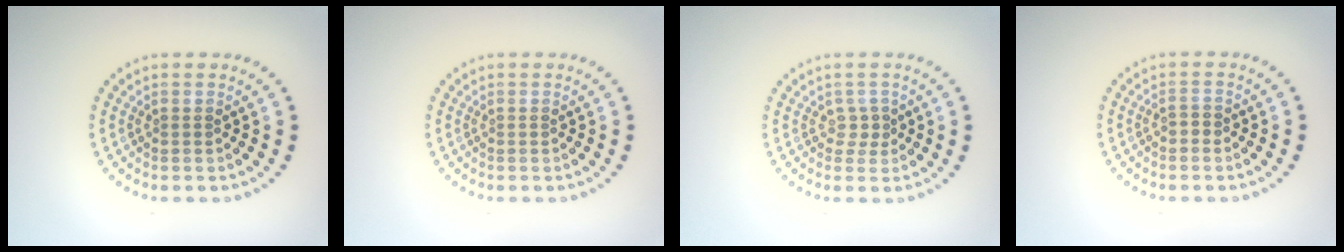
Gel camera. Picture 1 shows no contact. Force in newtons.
{"total": 0.0}
{"total": 1.0, "press": 0.8, "slide": 0.6}
{"total": 0.8, "press": 0.8, "slide": 0.2}